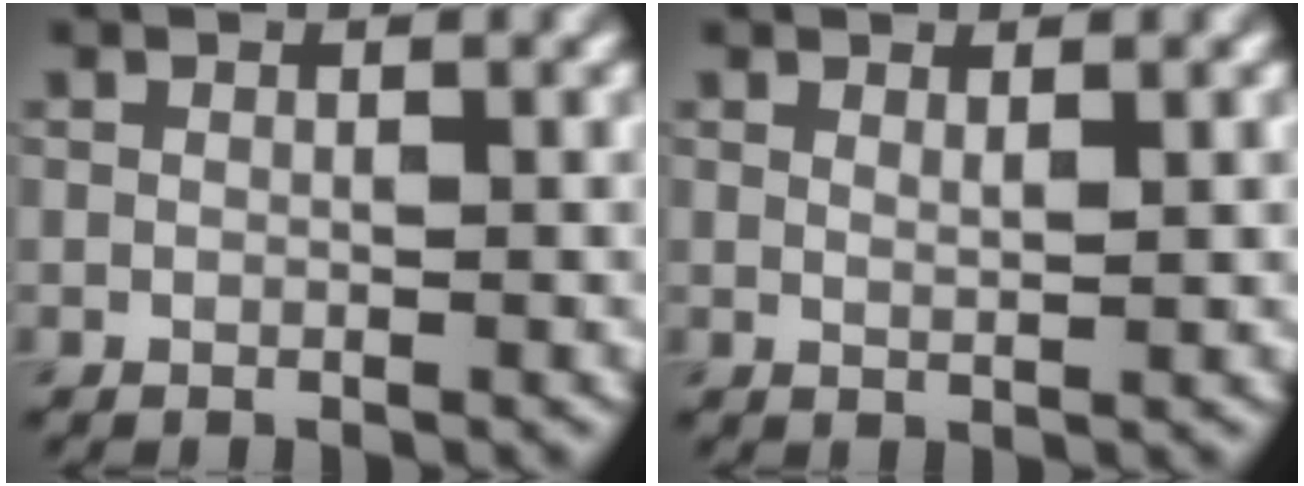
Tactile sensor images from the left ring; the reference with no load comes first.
{"total": 0.9, "force": [0.6, 0.2, 0.7], "torque": [-0.006, -0.001, 0.010]}